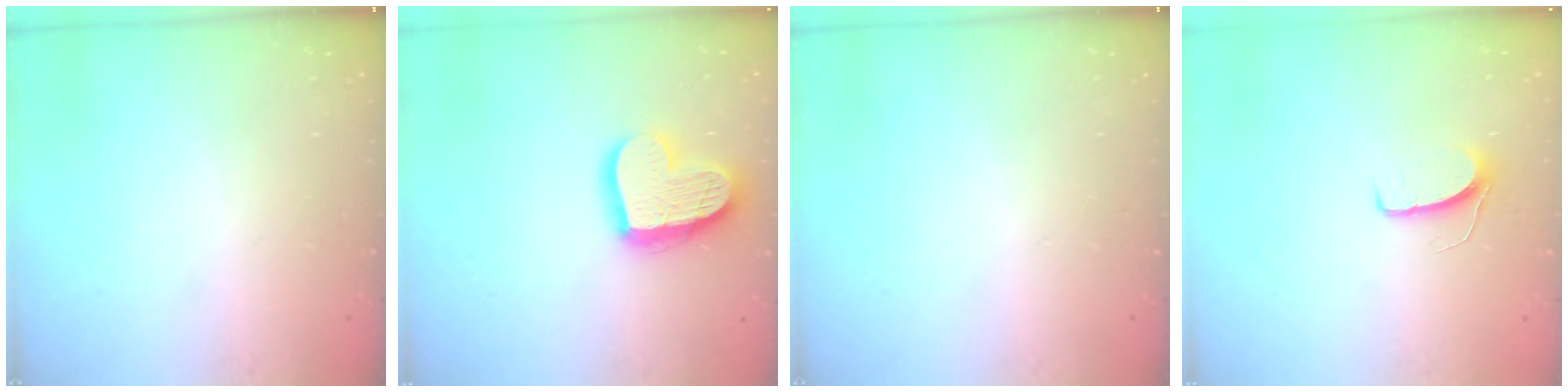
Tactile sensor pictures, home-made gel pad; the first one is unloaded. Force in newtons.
{"total": 16.9, "press": 16.9, "slide": 1.6}
{"total": 0.0}
{"total": 6.4, "press": 6.4, "slide": 0.6}